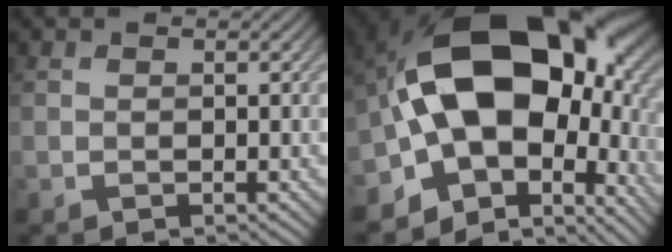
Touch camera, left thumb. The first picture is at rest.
{"total": 18.8, "force": [0.1, 12.4, 14.0], "torque": [-0.233, -0.011, 0.016]}